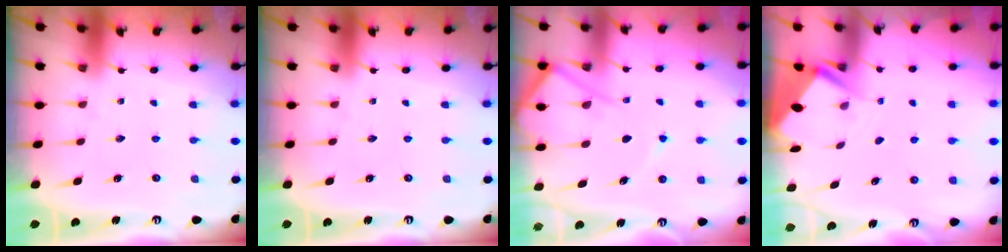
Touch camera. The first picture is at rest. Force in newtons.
{"total": 0.0}
{"total": 9.5, "press": 9.5, "slide": 0.9}
{"total": 2.9, "press": 2.9, "slide": 0.4}